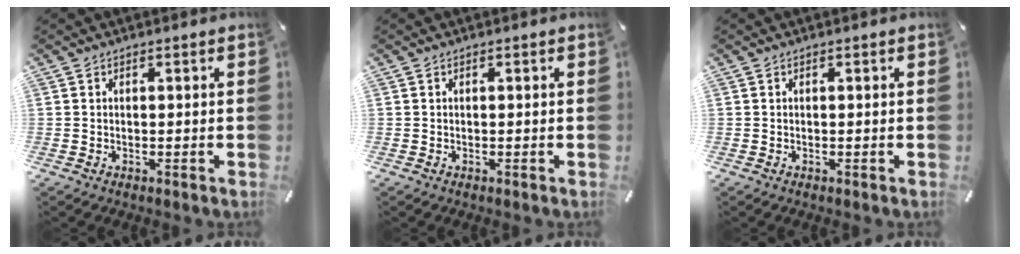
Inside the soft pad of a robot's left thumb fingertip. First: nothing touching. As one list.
[{"total": 0.0}, {"total": 0.0}]